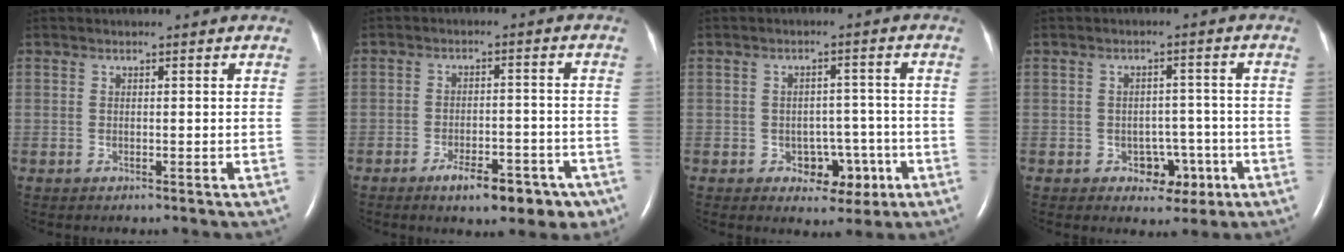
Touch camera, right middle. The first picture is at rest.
{"total": 8.9, "force": [-5.9, 3.5, 5.7], "torque": [-0.068, 0.005, -0.084]}
{"total": 5.6, "force": [-2.4, 3.9, 3.3], "torque": [-0.039, 0.018, -0.025]}
{"total": 4.8, "force": [-2.2, 3.5, 2.6], "torque": [-0.031, 0.016, -0.022]}